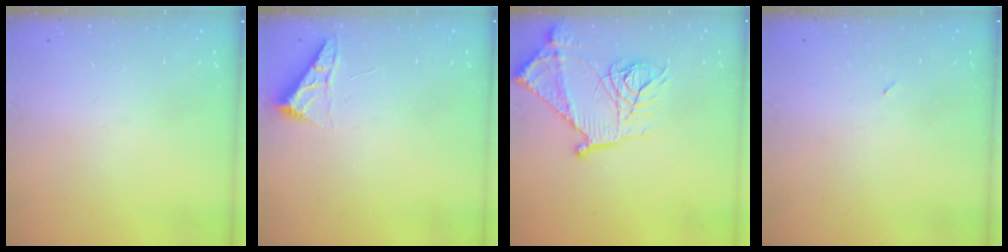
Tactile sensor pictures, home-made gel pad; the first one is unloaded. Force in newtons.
{"total": 4.0, "press": 4.0, "slide": 0.5}
{"total": 16.5, "press": 16.5, "slide": 1.3}
{"total": 2.1, "press": 1.9, "slide": 1.0}